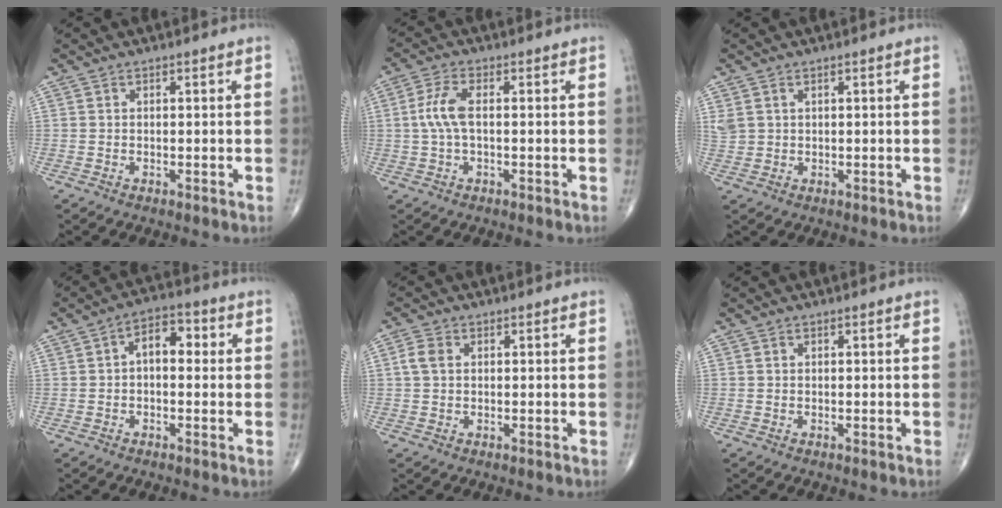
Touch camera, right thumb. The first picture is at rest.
{"total": 5.2, "force": [0.1, 2.1, 4.8], "torque": [-0.122, 0.011, -0.002]}
{"total": 2.8, "force": [1.3, 2.1, 1.3], "torque": [-0.031, 0.003, 0.036]}
{"total": 6.2, "force": [0.5, 3.7, 5.0], "torque": [-0.053, 0.021, -0.003]}
{"total": 2.9, "force": [0.5, 2.1, 2.0], "torque": [-0.046, 0.008, 0.008]}
{"total": 0.0}